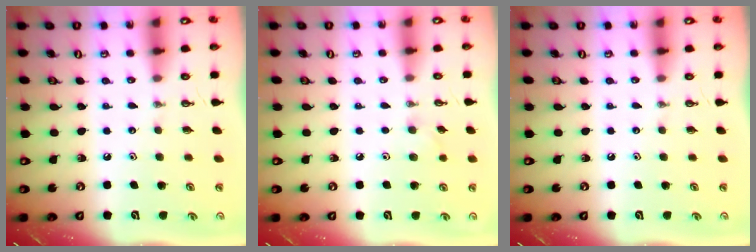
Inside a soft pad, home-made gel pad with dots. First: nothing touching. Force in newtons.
{"total": 6.2, "press": 5.7, "slide": 2.7}
{"total": 0.0}